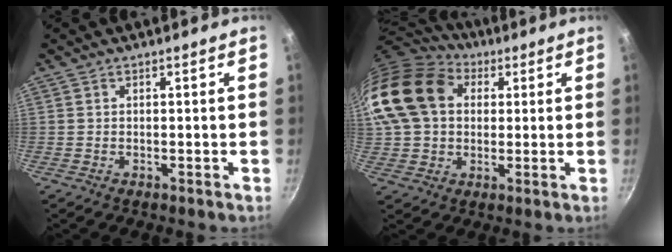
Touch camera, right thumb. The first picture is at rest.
{"total": 19.3, "force": [4.6, 14.5, 11.8], "torque": [-0.218, 0.028, 0.073]}